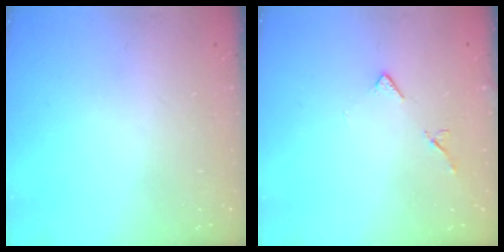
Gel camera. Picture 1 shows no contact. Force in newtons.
{"total": 5.4, "press": 5.3, "slide": 0.7}